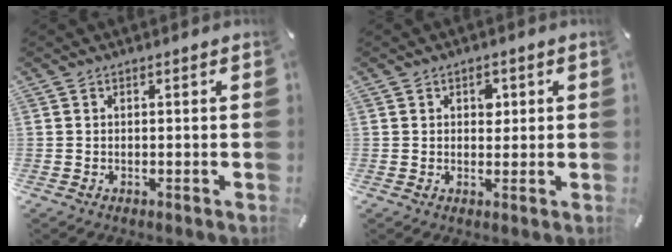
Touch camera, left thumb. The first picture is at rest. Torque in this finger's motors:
{"motor_torque": [0.05, 0.18, 0.32, -0.35, 0.22]}